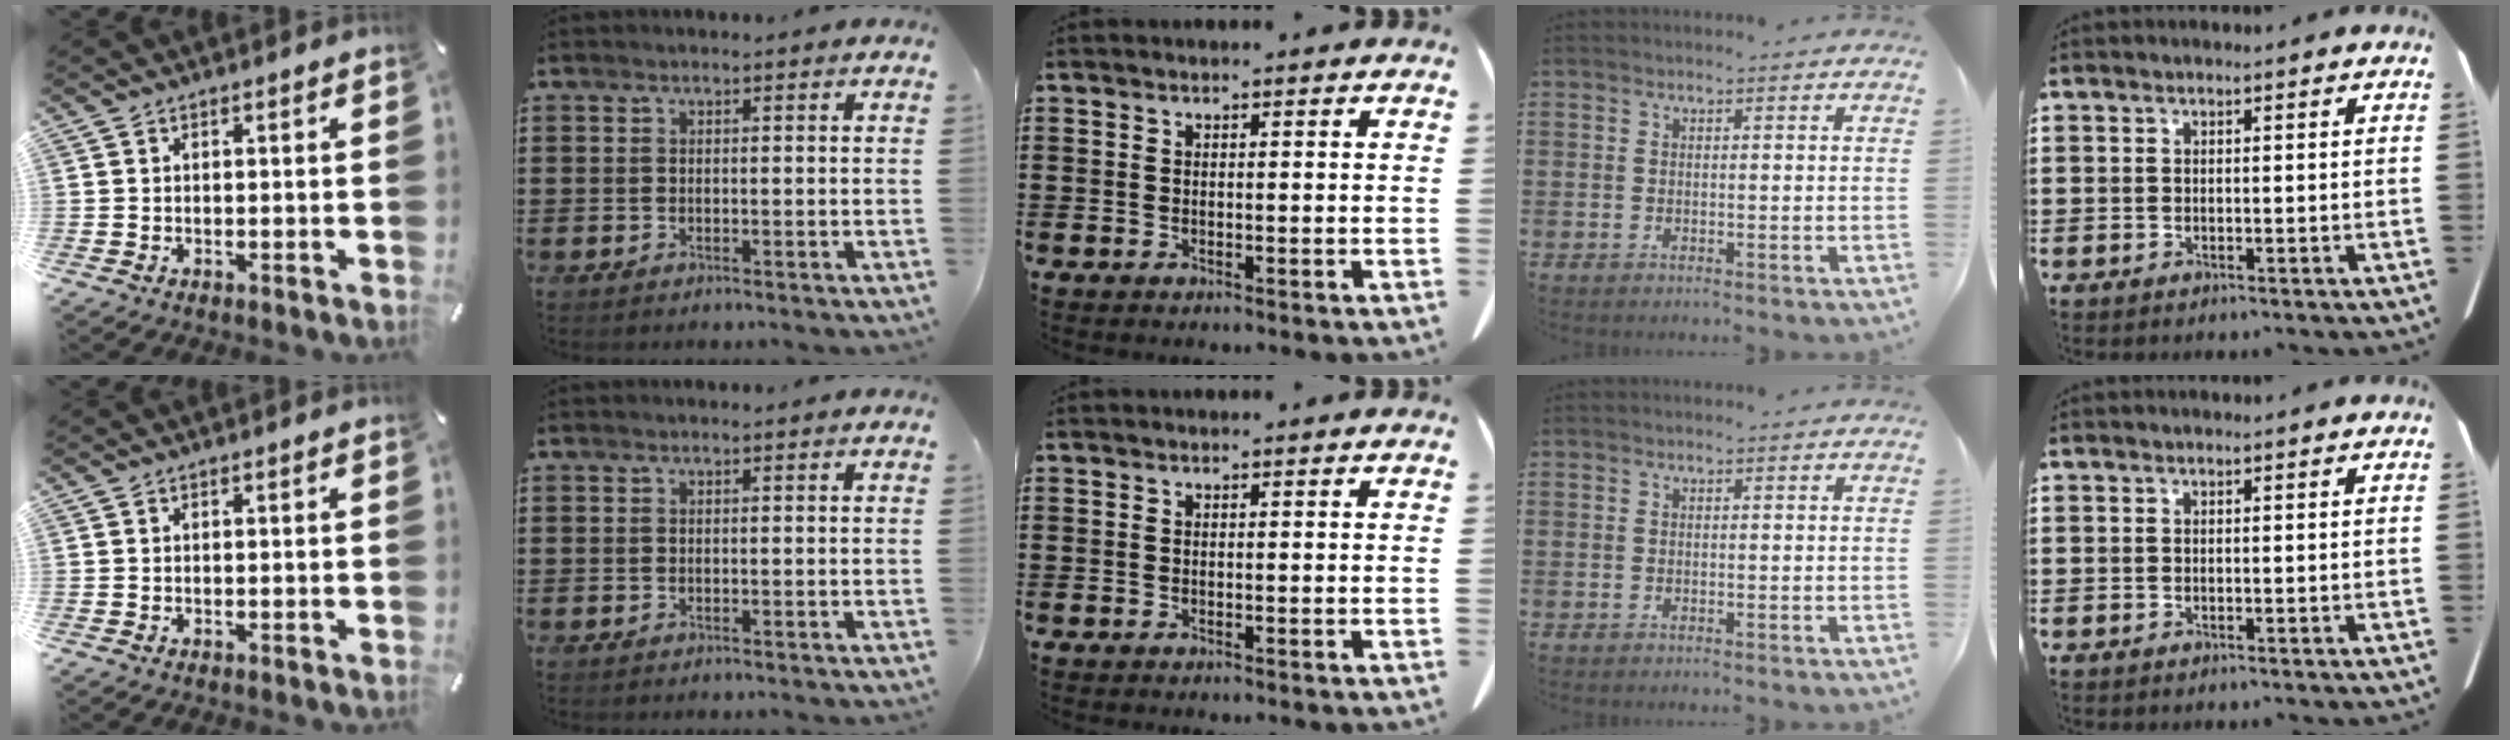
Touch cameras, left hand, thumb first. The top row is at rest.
{}